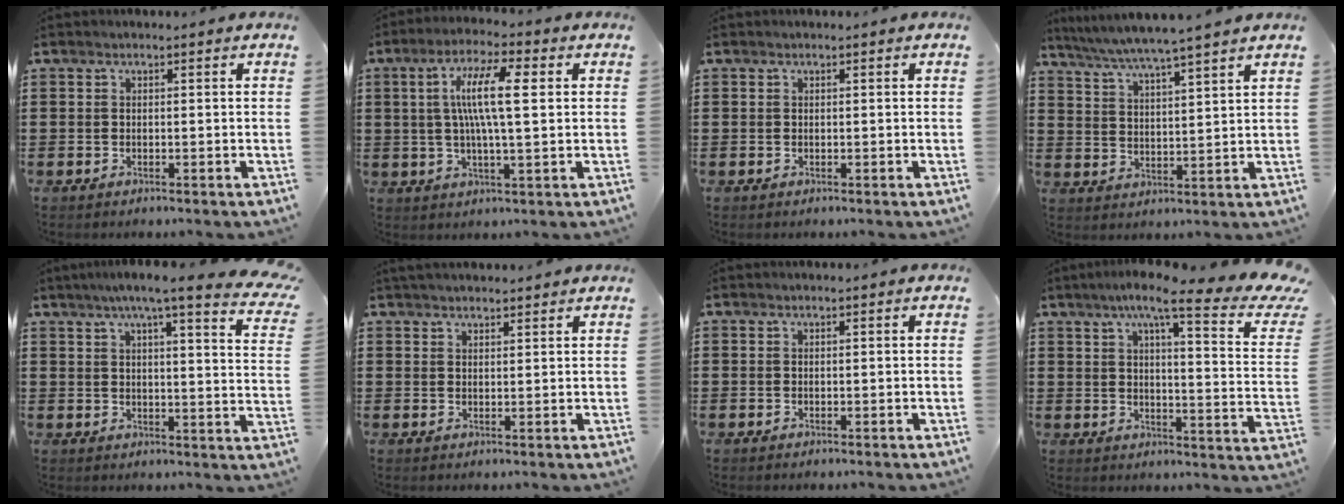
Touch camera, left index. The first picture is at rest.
{"total": 9.6, "force": [1.8, 2.3, 9.1], "torque": [-0.183, 0.008, 0.024]}
{"total": 0.0}
{"total": 5.3, "force": [4.8, -1.0, 2.1], "torque": [-0.059, -0.028, 0.080]}
{"total": 7.2, "force": [5.8, 0.1, 4.4], "torque": [-0.088, -0.022, 0.094]}
{"total": 2.1, "force": [2.1, 0.4, 0.4], "torque": [-0.011, 0.001, 0.041]}
{"total": 0.0}
{"total": 10.0, "force": [7.2, 1.2, 6.9], "torque": [-0.121, -0.045, 0.106]}